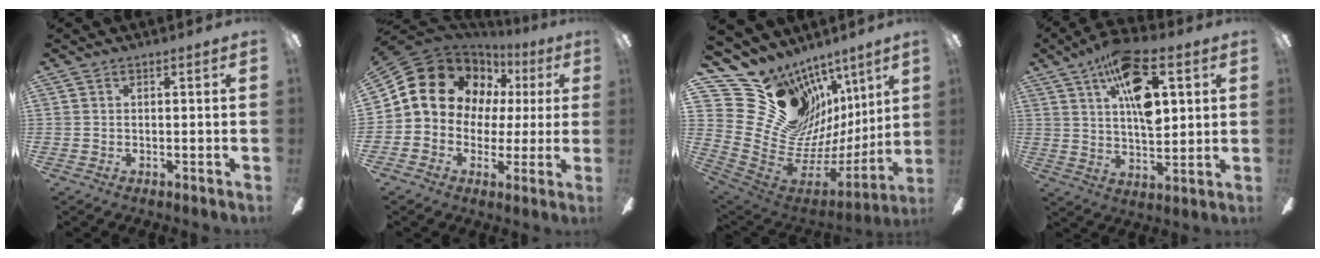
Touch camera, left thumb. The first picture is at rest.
{"total": 16.1, "force": [5.2, 13.0, 8.1], "torque": [-0.160, -0.007, 0.103]}
{"total": 22.3, "force": [11.8, 16.0, 10.0], "torque": [-0.179, -0.110, 0.262]}
{"total": 17.4, "force": [7.4, 7.6, 13.7], "torque": [-0.215, -0.016, 0.125]}